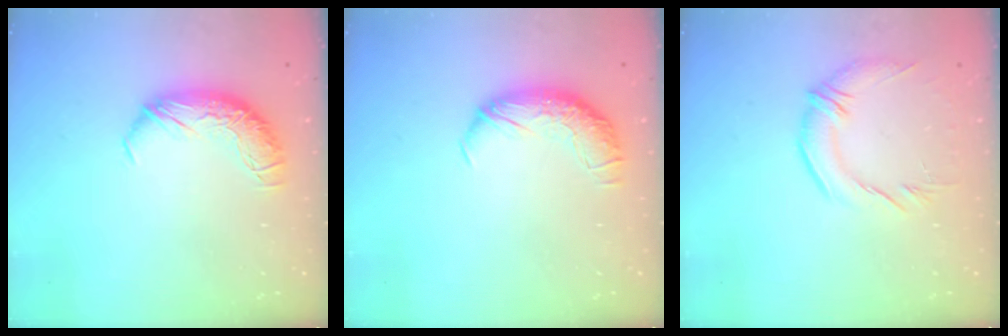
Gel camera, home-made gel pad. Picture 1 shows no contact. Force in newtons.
{"total": 1.6, "press": 0.6, "slide": 1.5}
{"total": 2.7, "press": 1.0, "slide": 2.5}